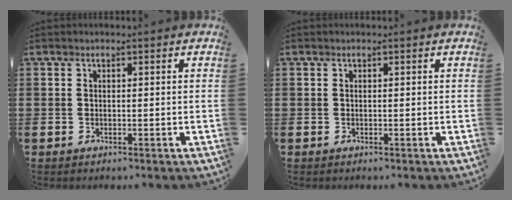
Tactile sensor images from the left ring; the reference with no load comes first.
{"total": 0.0}